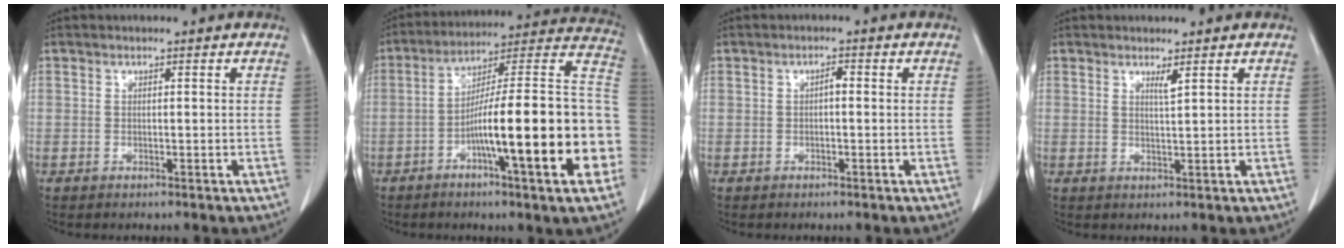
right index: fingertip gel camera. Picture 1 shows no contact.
{"total": 23.8, "force": [-6.3, 1.6, 22.9], "torque": [-0.256, 0.018, -0.098]}
{"total": 1.2, "force": [-0.1, 0.4, 1.1], "torque": [-0.017, 0.004, -0.002]}
{"total": 1.3, "force": [0.9, -0.2, 0.9], "torque": [-0.019, -0.010, 0.017]}